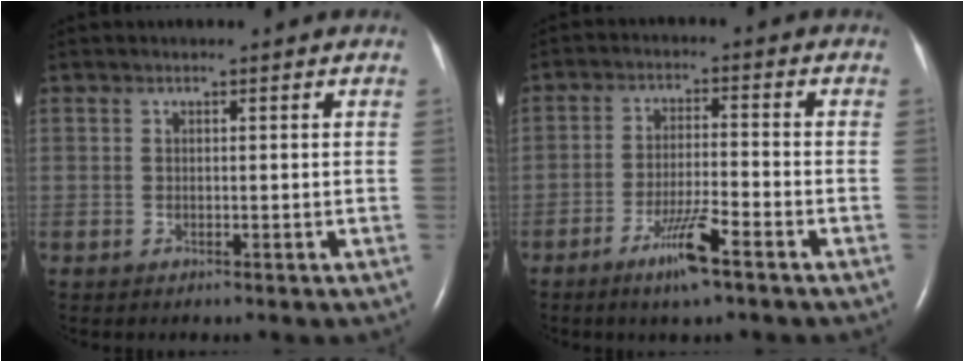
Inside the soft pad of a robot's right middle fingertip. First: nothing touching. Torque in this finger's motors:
{"motor_torque": [0.95, -0.55, 0.16, 0.08]}